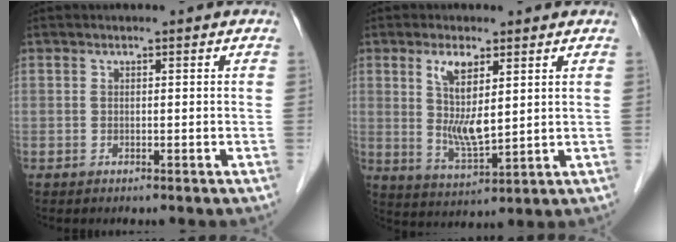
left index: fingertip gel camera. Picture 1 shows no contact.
{"total": 7.0, "force": [2.5, 1.7, 6.3], "torque": [-0.124, -0.007, 0.053]}